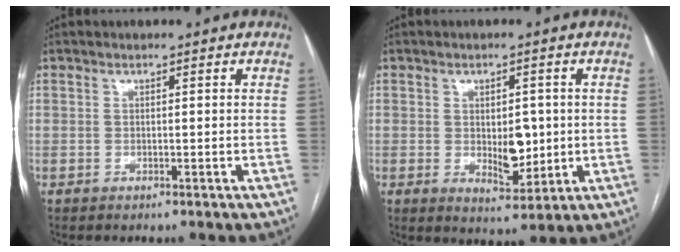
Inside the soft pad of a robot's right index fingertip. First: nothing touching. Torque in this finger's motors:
{"motor_torque": [0.76, 0.33, 0.39, 0.08]}